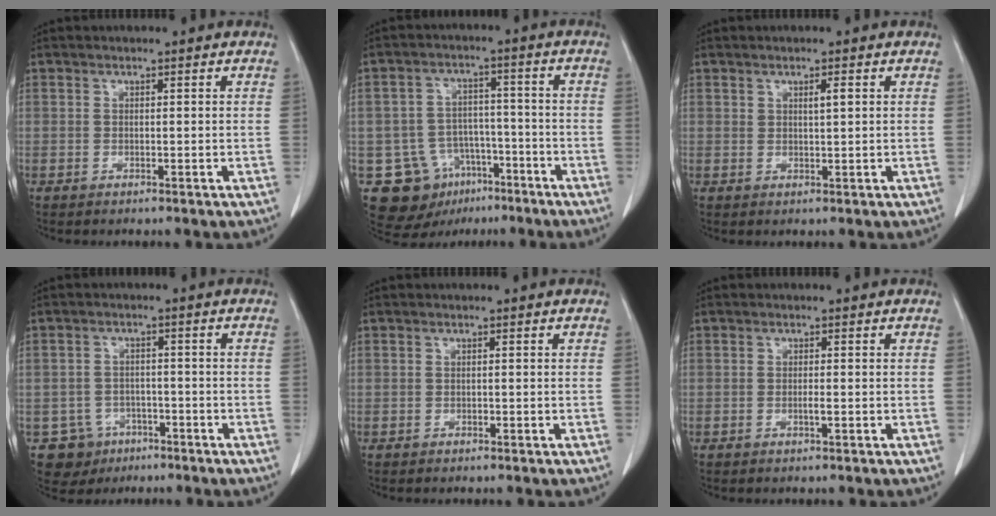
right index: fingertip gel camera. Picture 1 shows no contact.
{"total": 11.2, "force": [-5.8, 8.9, 3.5], "torque": [-0.057, 0.031, -0.077]}
{"total": 1.4, "force": [0.6, 0.3, 1.3], "torque": [-0.021, 0.000, 0.010]}
{"total": 6.1, "force": [-3.0, 5.3, 0.2], "torque": [-0.002, 0.011, -0.036]}
{"total": 0.0}
{"total": 1.0, "force": [-0.4, 0.0, 0.9], "torque": [-0.018, 0.001, -0.007]}